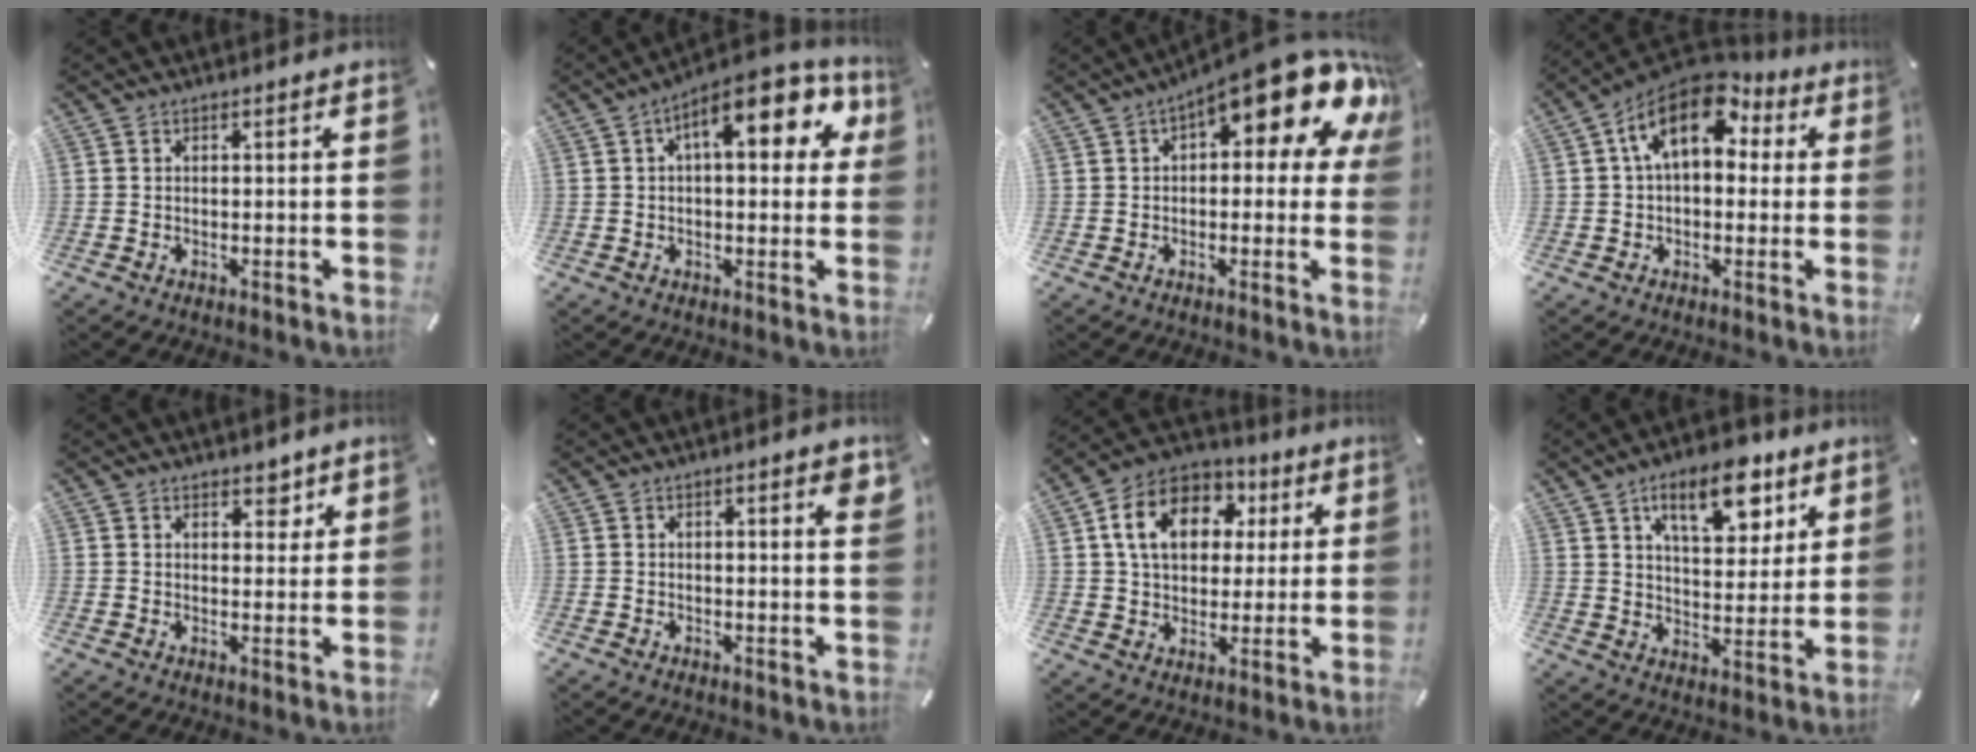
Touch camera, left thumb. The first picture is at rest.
{"total": 14.4, "force": [5.2, 6.3, 11.9], "torque": [-0.161, -0.020, 0.083]}
{"total": 17.3, "force": [9.0, 6.1, 13.4], "torque": [-0.183, -0.065, 0.148]}
{"total": 14.2, "force": [5.2, 8.4, 10.2], "torque": [-0.190, -0.011, 0.088]}
{"total": 3.8, "force": [2.7, 2.3, 1.2], "torque": [0.000, -0.015, 0.041]}
{"total": 2.6, "force": [1.0, 0.4, 2.3], "torque": [-0.038, -0.002, 0.014]}
{"total": 13.6, "force": [4.1, 10.5, 7.6], "torque": [-0.139, 0.002, 0.076]}
{"total": 15.1, "force": [8.3, 7.5, 10.0], "torque": [-0.132, -0.035, 0.138]}